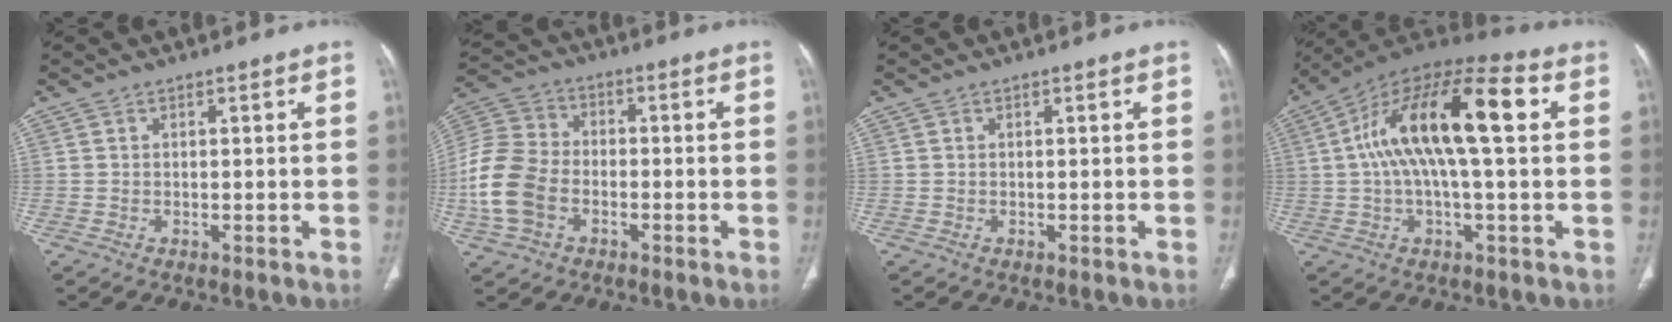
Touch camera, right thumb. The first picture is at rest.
{"total": 13.0, "force": [-3.4, 9.4, 8.3], "torque": [-0.180, 0.023, -0.072]}
{"total": 0.0}
{"total": 19.2, "force": [3.1, 6.4, 17.8], "torque": [-0.319, 0.039, 0.043]}